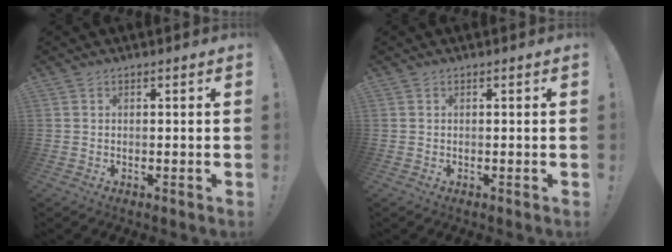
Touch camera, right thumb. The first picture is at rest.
{"total": 0.0}